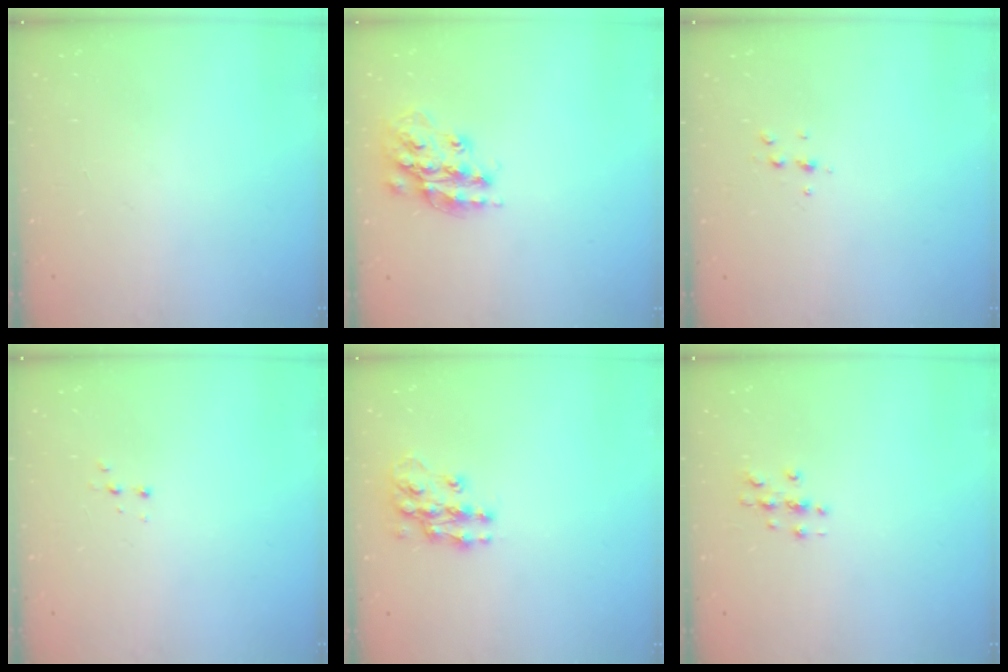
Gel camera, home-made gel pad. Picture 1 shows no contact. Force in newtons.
{"total": 16.1, "press": 16.1, "slide": 1.2}
{"total": 4.1, "press": 4.0, "slide": 0.9}
{"total": 3.0, "press": 2.9, "slide": 0.7}
{"total": 11.8, "press": 11.7, "slide": 0.6}
{"total": 2.7, "press": 2.7, "slide": 0.3}